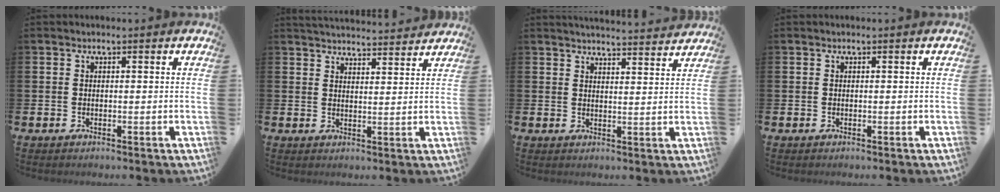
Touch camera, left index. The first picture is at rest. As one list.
[{"total": 4.0, "force": [4.0, 0.1, 0.0], "torque": [-0.004, -0.028, 0.072]}, {"total": 4.0, "force": [4.0, -0.2, 0.1], "torque": [-0.001, -0.032, 0.068]}, {"total": 0.0}]